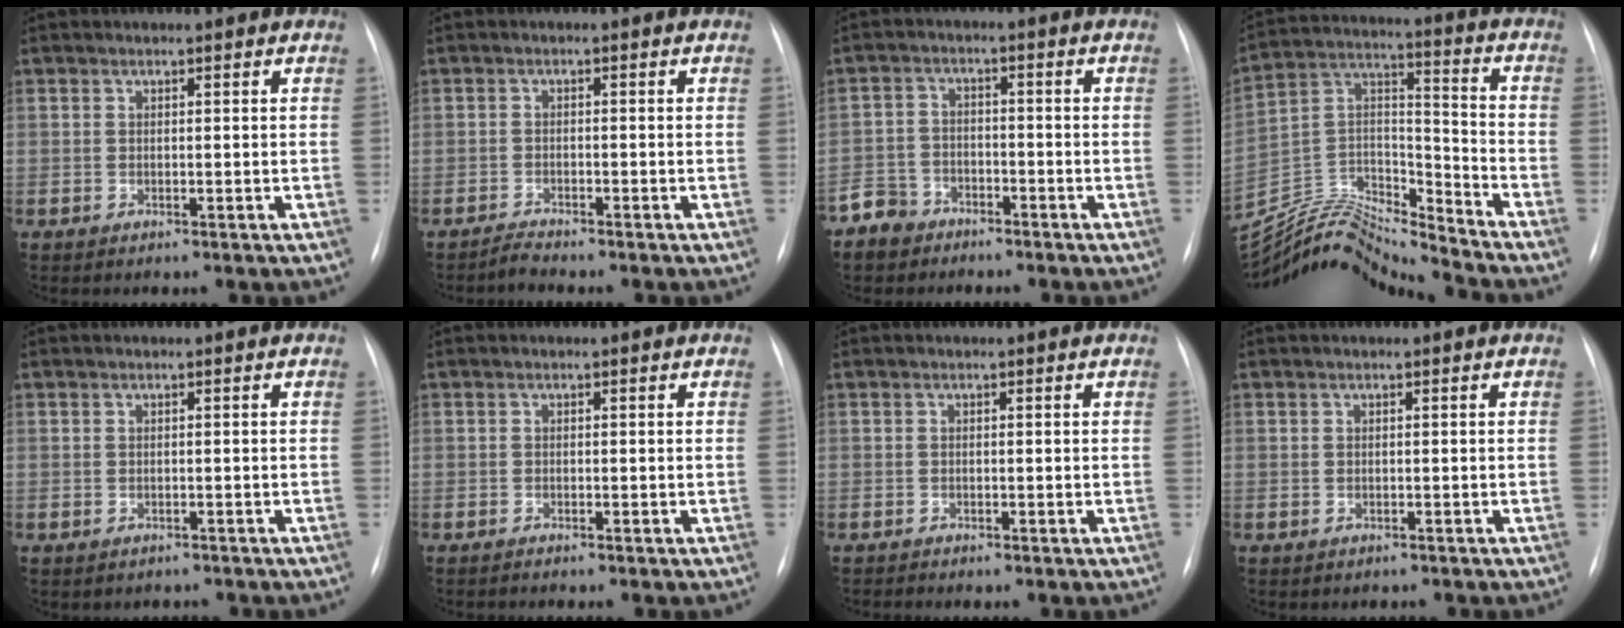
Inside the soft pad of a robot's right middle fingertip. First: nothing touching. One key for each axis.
{"total": 1.6, "fx": -1.5, "fy": -0.4, "fz": -0.1, "tx": 0.000, "ty": -0.008, "tz": -0.029}
{"total": 5.0, "fx": -3.9, "fy": 3.0, "fz": -0.1, "tx": 0.003, "ty": 0.003, "tz": -0.079}
{"total": 16.1, "fx": -16.0, "fy": -0.4, "fz": 1.9, "tx": -0.032, "ty": 0.051, "tz": -0.290}
{"total": 1.5, "fx": -1.3, "fy": 0.9, "fz": 0.2, "tx": -0.007, "ty": 0.002, "tz": -0.014}
{"total": 0.6, "fx": -0.6, "fy": -0.2, "fz": 0.2, "tx": -0.004, "ty": -0.001, "tz": -0.011}
{"total": 0.5, "fx": -0.5, "fy": -0.1, "fz": -0.1, "tx": -0.003, "ty": -0.005, "tz": -0.010}
{"total": 0.6, "fx": -0.5, "fy": 0.4, "fz": 0.2, "tx": -0.006, "ty": 0.000, "tz": -0.005}